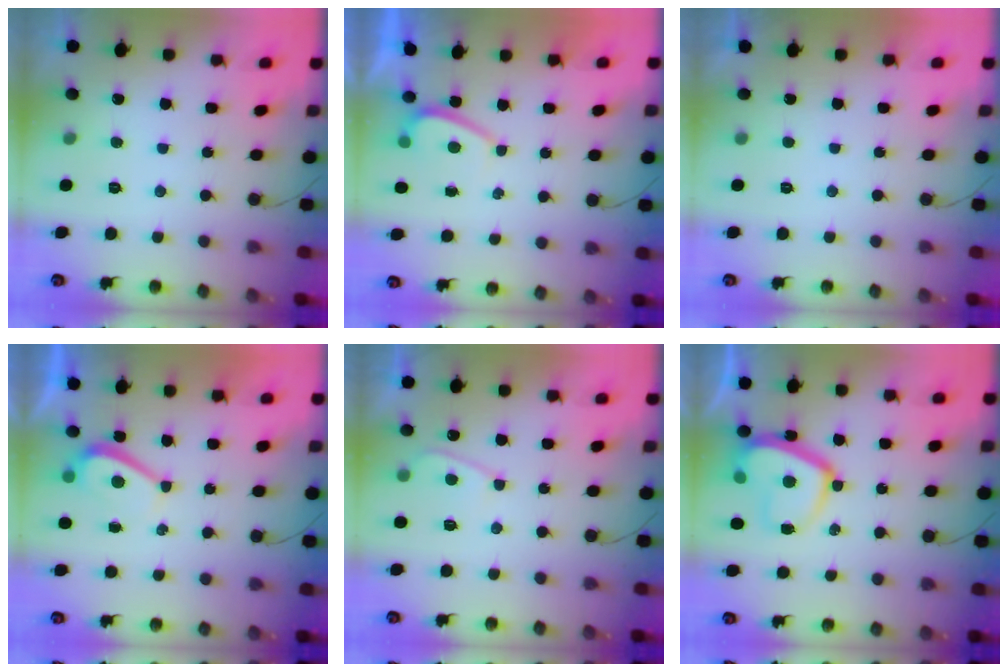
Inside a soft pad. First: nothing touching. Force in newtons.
{"total": 0.9, "press": 0.7, "slide": 0.5}
{"total": 2.1, "press": 2.1, "slide": 0.4}
{"total": 2.2, "press": 2.1, "slide": 0.6}
{"total": 4.0, "press": 4.0, "slide": 0.4}
{"total": 13.5, "press": 13.4, "slide": 1.2}